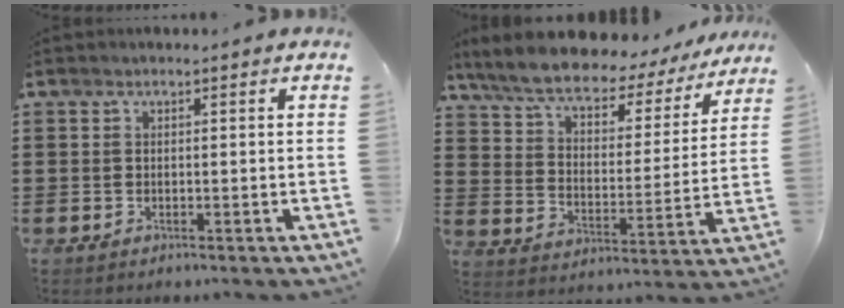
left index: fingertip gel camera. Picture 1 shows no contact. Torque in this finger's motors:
{"motor_torque": [2.14, 0.00, 1.05, 0.21]}